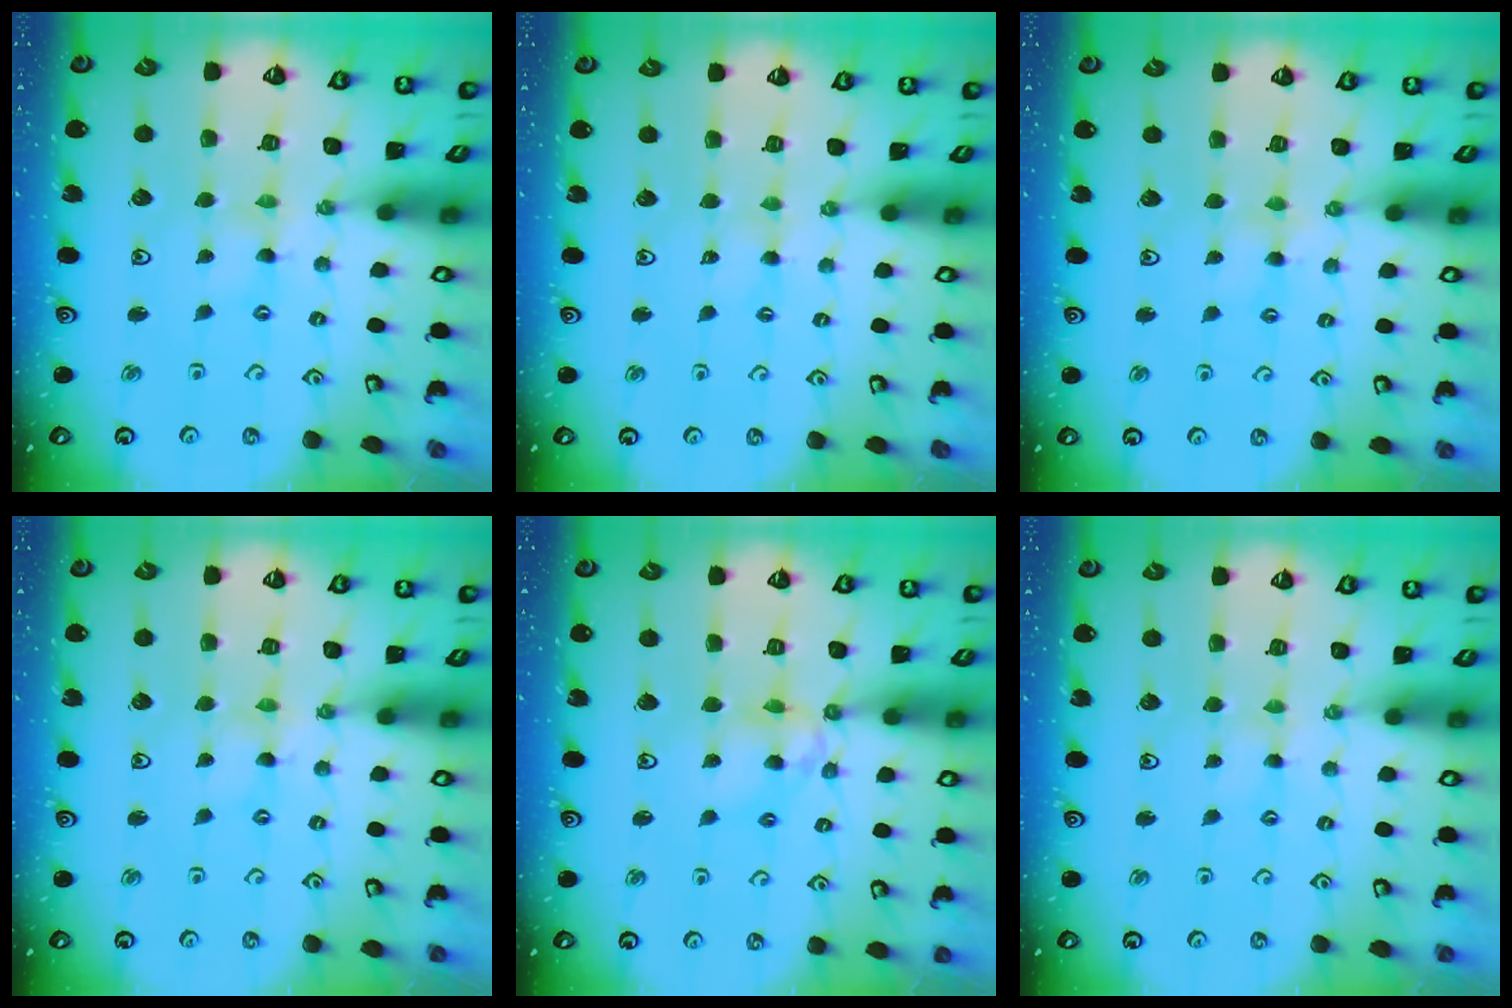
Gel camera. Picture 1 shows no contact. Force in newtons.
{"total": 0.0}
{"total": 2.8, "press": 2.8, "slide": 0.4}
{"total": 0.6, "press": 0.6, "slide": 0.1}
{"total": 9.2, "press": 9.2, "slide": 0.9}
{"total": 1.5, "press": 1.5, "slide": 0.3}